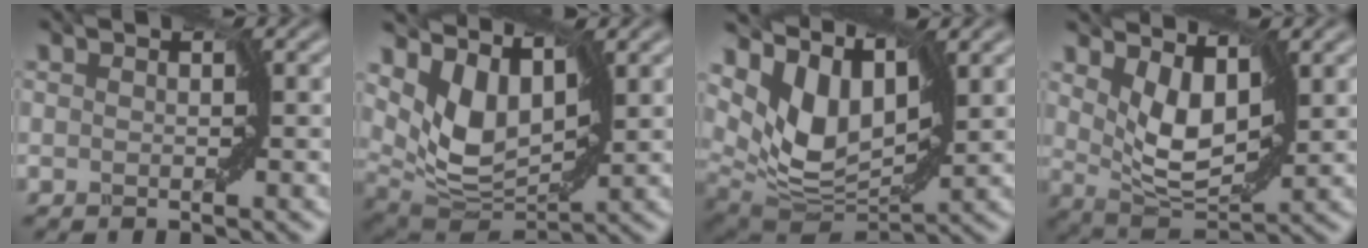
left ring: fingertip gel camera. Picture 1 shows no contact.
{"total": 5.1, "force": [2.5, 3.0, 3.2], "torque": [-0.080, -0.019, 0.045]}
{"total": 6.4, "force": [3.5, 3.5, 4.0], "torque": [-0.089, -0.014, 0.065]}
{"total": 4.5, "force": [1.9, 2.3, 3.4], "torque": [-0.072, -0.011, 0.035]}